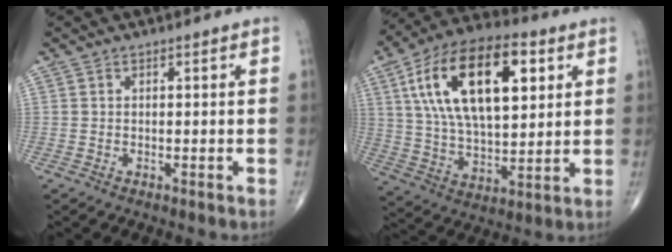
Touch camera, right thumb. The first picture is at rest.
{"total": 23.6, "force": [7.6, 11.5, 19.2], "torque": [-0.325, -0.006, 0.129]}